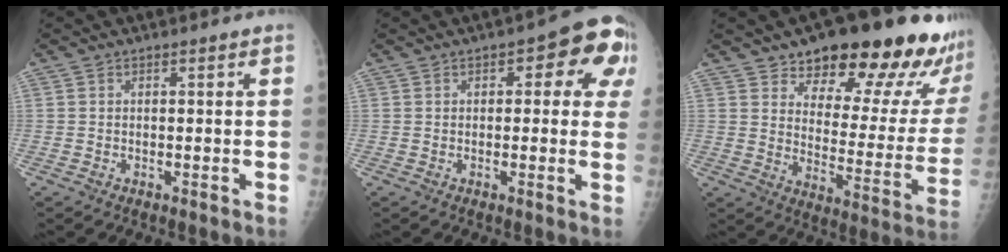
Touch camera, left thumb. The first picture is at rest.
{"total": 10.3, "force": [3.1, 4.9, 8.5], "torque": [-0.053, 0.012, 0.024]}
{"total": 24.7, "force": [18.7, 8.6, 13.6], "torque": [-0.131, -0.102, 0.240]}